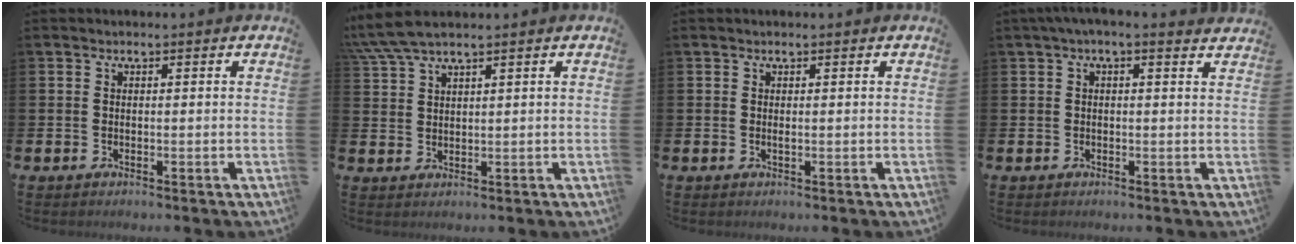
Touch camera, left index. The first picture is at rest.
{"total": 4.6, "force": [3.9, 0.4, 2.4], "torque": [-0.061, -0.003, 0.073]}
{"total": 0.0}
{"total": 1.3, "force": [0.9, 0.0, 0.9], "torque": [-0.016, -0.002, 0.015]}